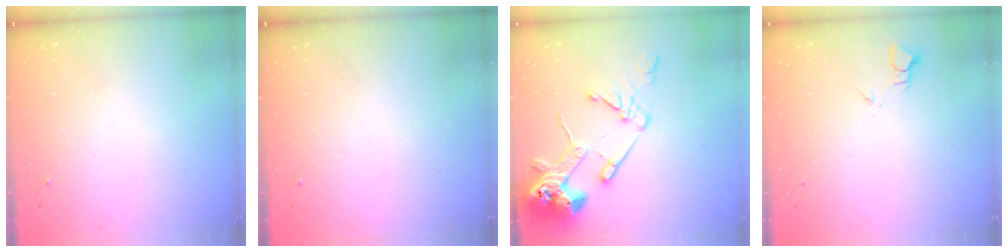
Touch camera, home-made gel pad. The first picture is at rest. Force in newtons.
{"total": 0.0}
{"total": 17.2, "press": 17.1, "slide": 2.2}
{"total": 2.0, "press": 2.0, "slide": 0.1}